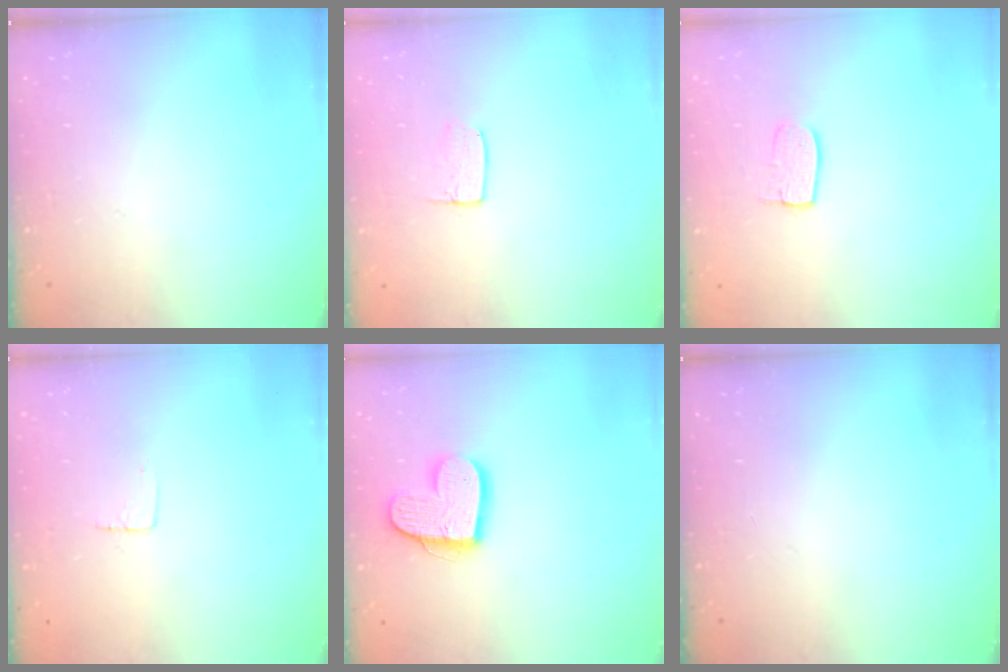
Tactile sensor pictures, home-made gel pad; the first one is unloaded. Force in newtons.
{"total": 3.4, "press": 3.3, "slide": 0.3}
{"total": 5.8, "press": 5.8, "slide": 0.4}
{"total": 2.9, "press": 2.9, "slide": 0.2}
{"total": 14.1, "press": 14.0, "slide": 1.1}
{"total": 0.0}